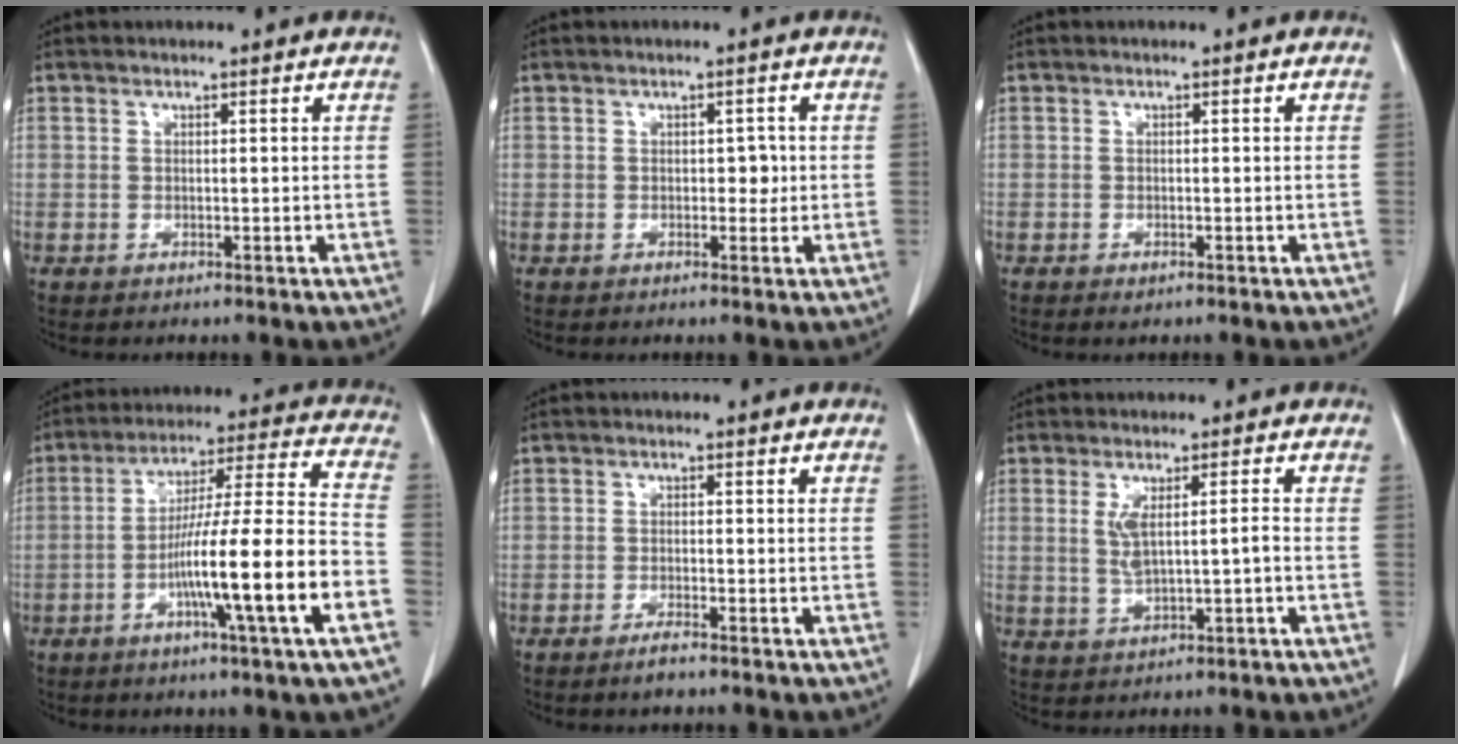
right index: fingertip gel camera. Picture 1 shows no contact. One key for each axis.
{"total": 1.9, "fx": 0.0, "fy": 1.2, "fz": 1.4, "tx": -0.011, "ty": 0.004, "tz": -0.001}
{"total": 0.8, "fx": -0.5, "fy": 0.4, "fz": 0.5, "tx": -0.009, "ty": -0.002, "tz": -0.002}
{"total": 17.8, "fx": -6.2, "fy": -0.7, "fz": 16.7, "tx": -0.273, "ty": 0.000, "tz": -0.102}
{"total": 1.8, "fx": -1.5, "fy": 0.1, "fz": 1.0, "tx": -0.024, "ty": -0.003, "tz": -0.026}
{"total": 4.2, "fx": 0.0, "fy": 0.6, "fz": 4.2, "tx": -0.081, "ty": 0.004, "tz": 0.007}